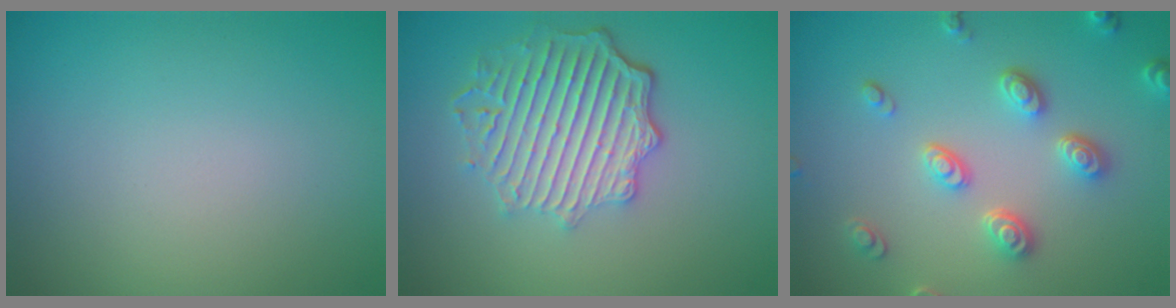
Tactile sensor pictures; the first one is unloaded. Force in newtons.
{"total": 6.0, "press": 4.7, "slide": 3.8}
{"total": 3.5, "press": 3.2, "slide": 1.4}